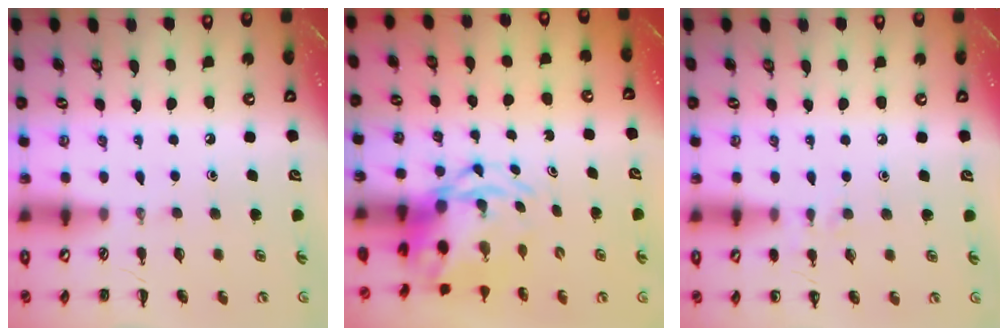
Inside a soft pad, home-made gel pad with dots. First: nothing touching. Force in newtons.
{"total": 5.5, "press": 5.3, "slide": 1.3}
{"total": 5.2, "press": 4.9, "slide": 1.7}